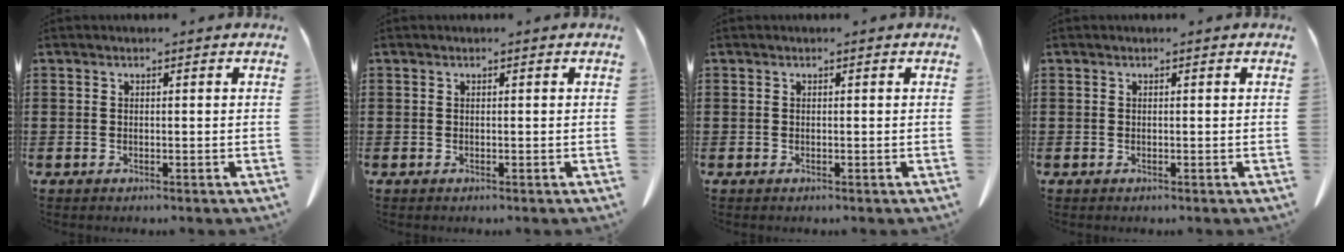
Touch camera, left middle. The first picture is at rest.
{"total": 0.0}
{"total": 0.0}
{"total": 0.0}